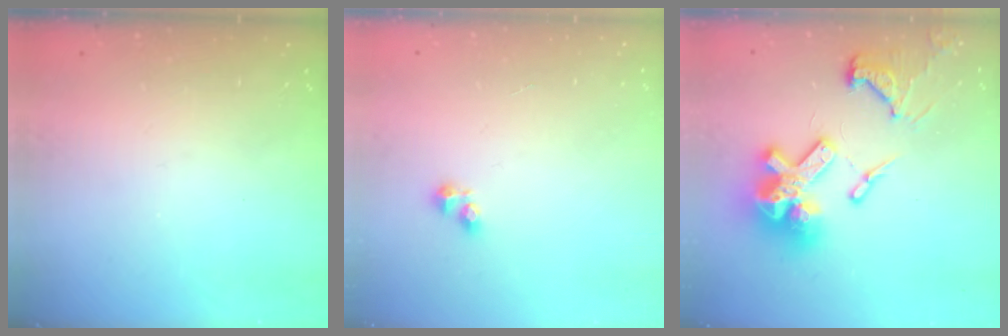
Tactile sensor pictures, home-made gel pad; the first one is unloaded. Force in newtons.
{"total": 2.6, "press": 2.6, "slide": 0.2}
{"total": 23.0, "press": 22.8, "slide": 2.4}